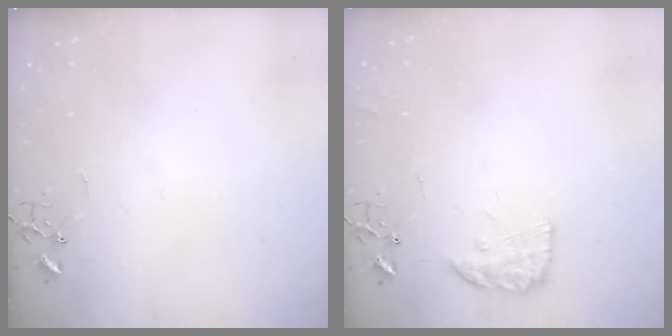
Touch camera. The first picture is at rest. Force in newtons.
{"total": 12.1, "press": 12.0, "slide": 0.6}